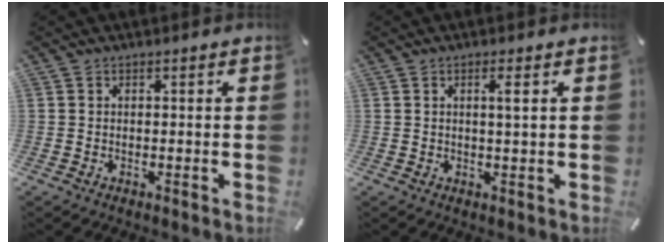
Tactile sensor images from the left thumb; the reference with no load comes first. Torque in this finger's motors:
{"motor_torque": [-0.08, -0.08, -0.03, 0.02, 0.02]}